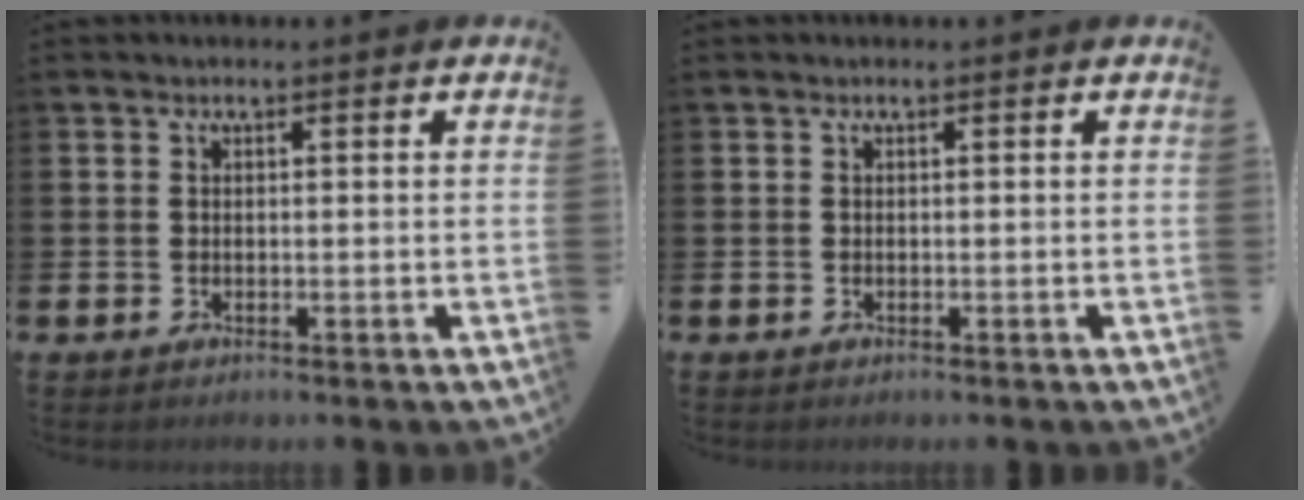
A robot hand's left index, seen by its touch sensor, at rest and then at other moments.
{"total": 0.0}